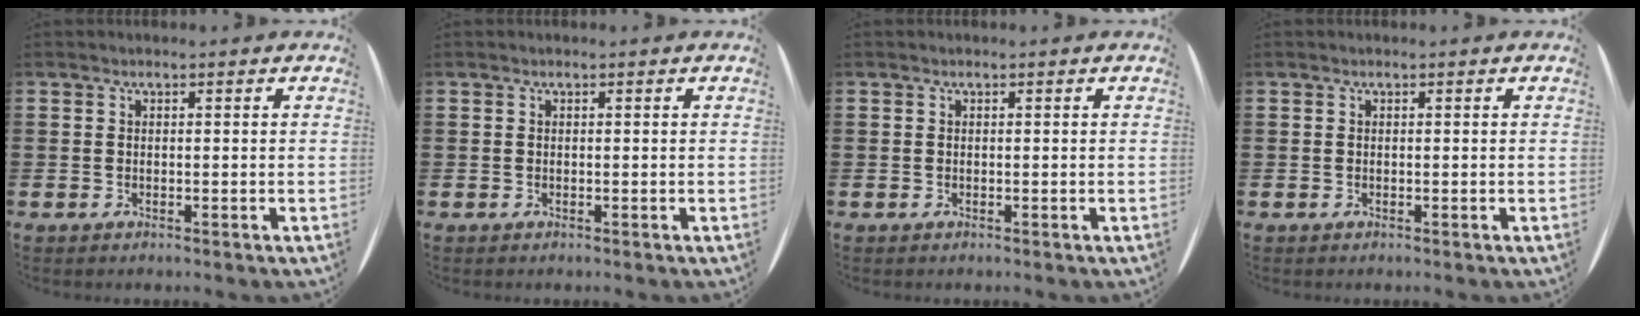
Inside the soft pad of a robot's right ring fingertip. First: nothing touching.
{"total": 0.0}
{"total": 0.0}
{"total": 0.0}